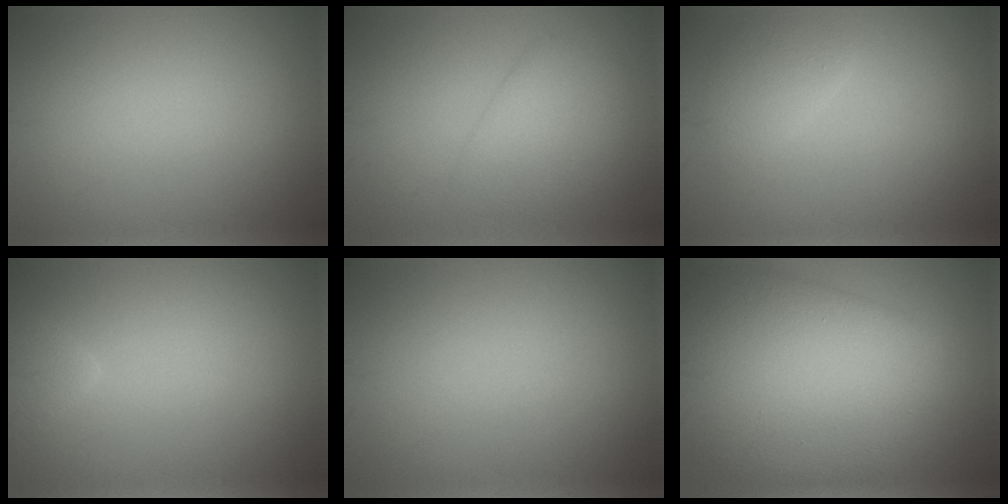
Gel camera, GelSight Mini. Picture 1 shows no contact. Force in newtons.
{"total": 3.2, "press": 3.2, "slide": 0.3}
{"total": 2.1, "press": 2.1, "slide": 0.1}
{"total": 1.7, "press": 1.7, "slide": 0.1}
{"total": 0.0}
{"total": 11.6, "press": 11.6, "slide": 0.3}